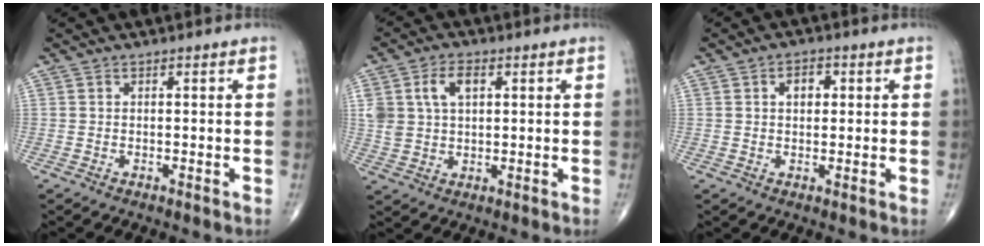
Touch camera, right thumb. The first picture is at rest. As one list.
[{"total": 7.7, "force": [2.4, 4.8, 5.4], "torque": [-0.099, 0.003, 0.049]}, {"total": 3.5, "force": [0.9, 2.3, 2.5], "torque": [-0.025, 0.003, 0.012]}]